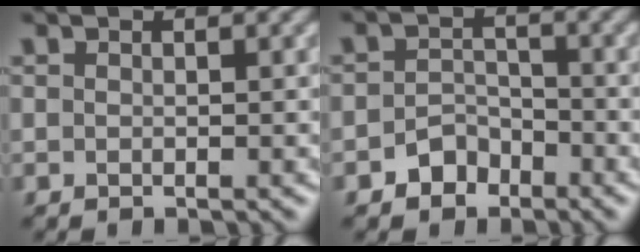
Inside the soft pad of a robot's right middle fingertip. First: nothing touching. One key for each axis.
{"total": 2.5, "fx": -1.6, "fy": 1.8, "fz": 0.8, "tx": -0.007, "ty": 0.007, "tz": -0.031}